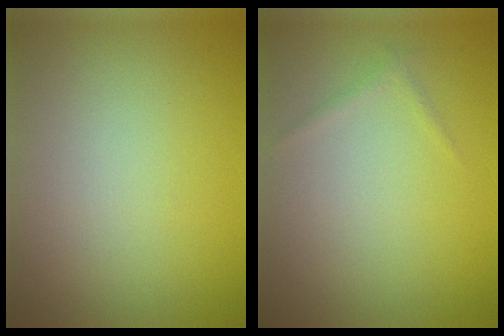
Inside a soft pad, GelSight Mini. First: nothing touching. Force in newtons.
{"total": 0.6, "press": 0.6, "slide": 0.0}